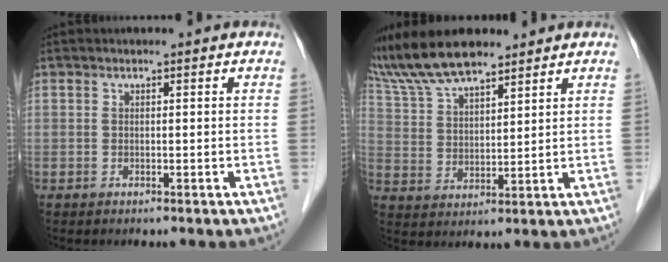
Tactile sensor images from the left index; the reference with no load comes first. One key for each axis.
{"total": 13.4, "fx": 11.5, "fy": 3.4, "fz": 5.9, "tx": -0.131, "ty": 0.026, "tz": 0.225}